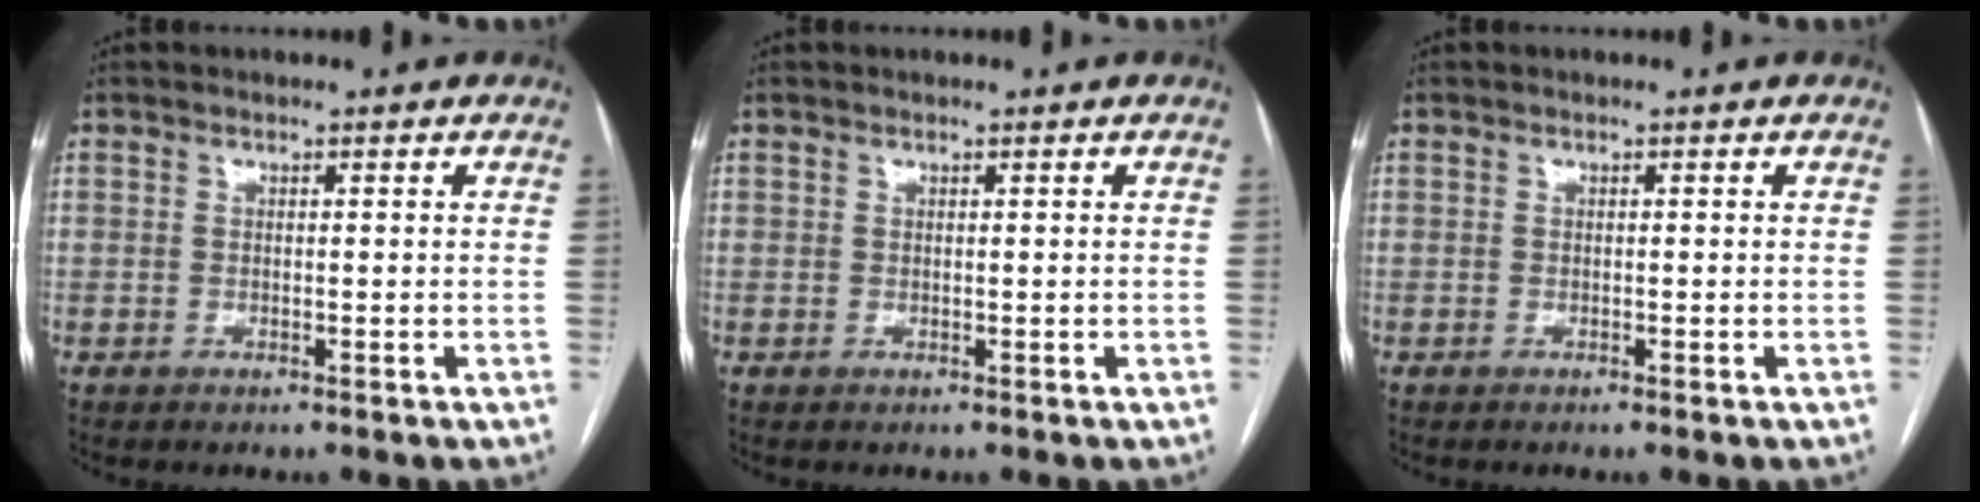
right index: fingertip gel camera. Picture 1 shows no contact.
{"total": 0.0}
{"total": 0.0}